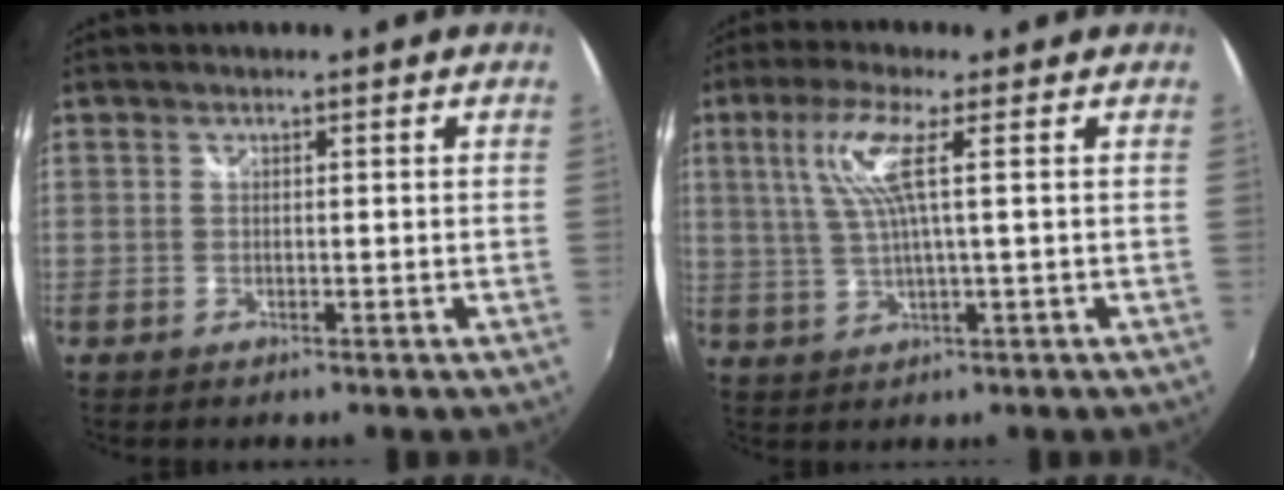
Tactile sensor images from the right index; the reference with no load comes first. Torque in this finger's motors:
{"motor_torque": [0.43, -0.18, 0.44, 0.11]}